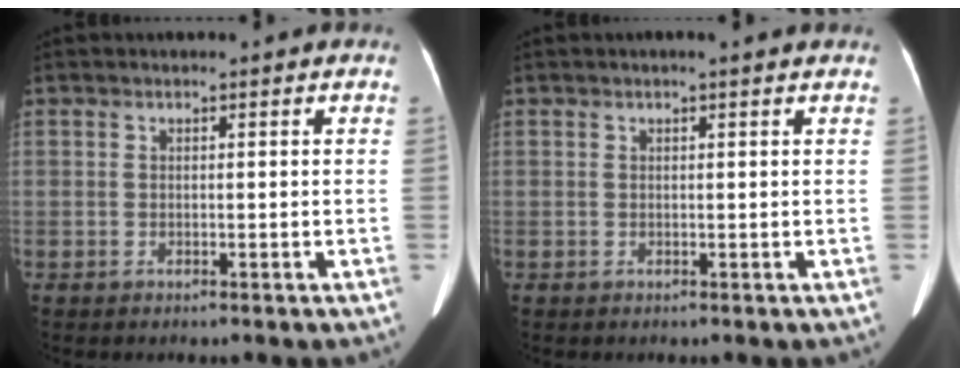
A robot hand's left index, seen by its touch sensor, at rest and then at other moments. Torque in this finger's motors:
{"motor_torque": [0.14, -0.02, -0.04, -0.07]}